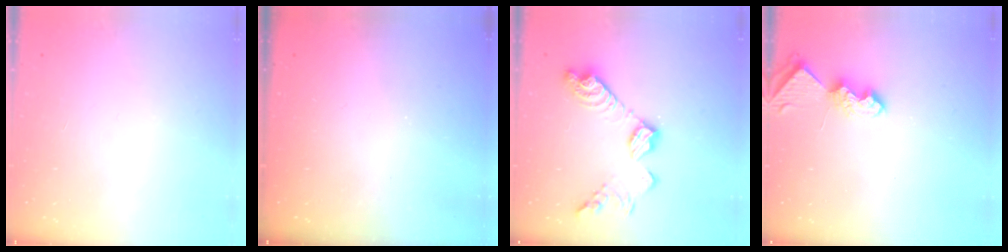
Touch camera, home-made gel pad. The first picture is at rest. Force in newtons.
{"total": 0.0}
{"total": 13.8, "press": 13.8, "slide": 0.5}
{"total": 6.3, "press": 6.3, "slide": 0.5}